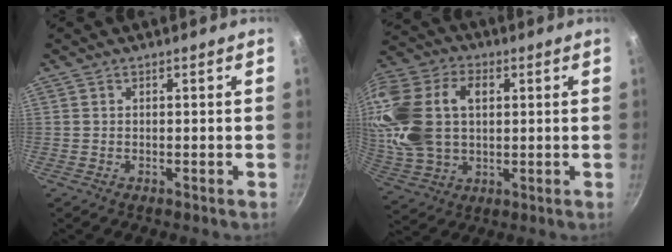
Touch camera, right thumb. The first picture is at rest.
{"total": 20.3, "force": [3.4, 13.7, 14.5], "torque": [-0.293, 0.014, 0.065]}